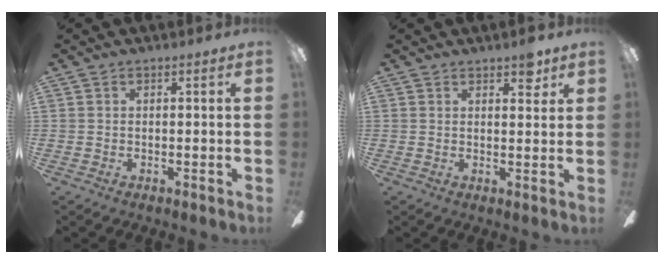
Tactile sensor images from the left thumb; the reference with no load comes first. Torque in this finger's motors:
{"motor_torque": [0.46, 0.05, 0.53, -0.33, 0.02]}